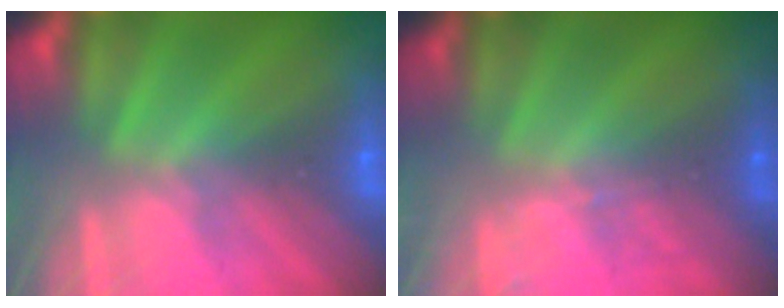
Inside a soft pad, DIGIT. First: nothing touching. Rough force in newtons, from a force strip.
{"total": 1.3}